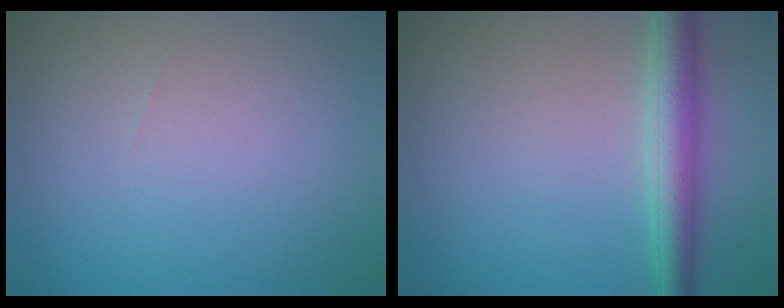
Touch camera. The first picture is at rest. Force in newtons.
{"total": 4.2, "press": 4.2, "slide": 0.1}